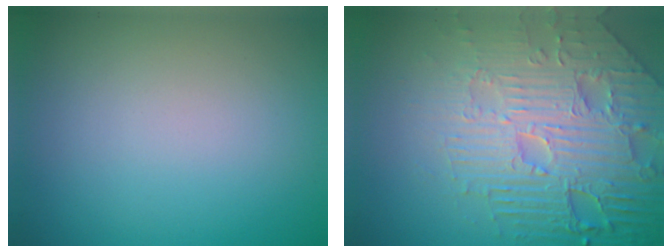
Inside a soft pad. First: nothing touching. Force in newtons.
{"total": 8.9, "press": 6.3, "slide": 6.2}